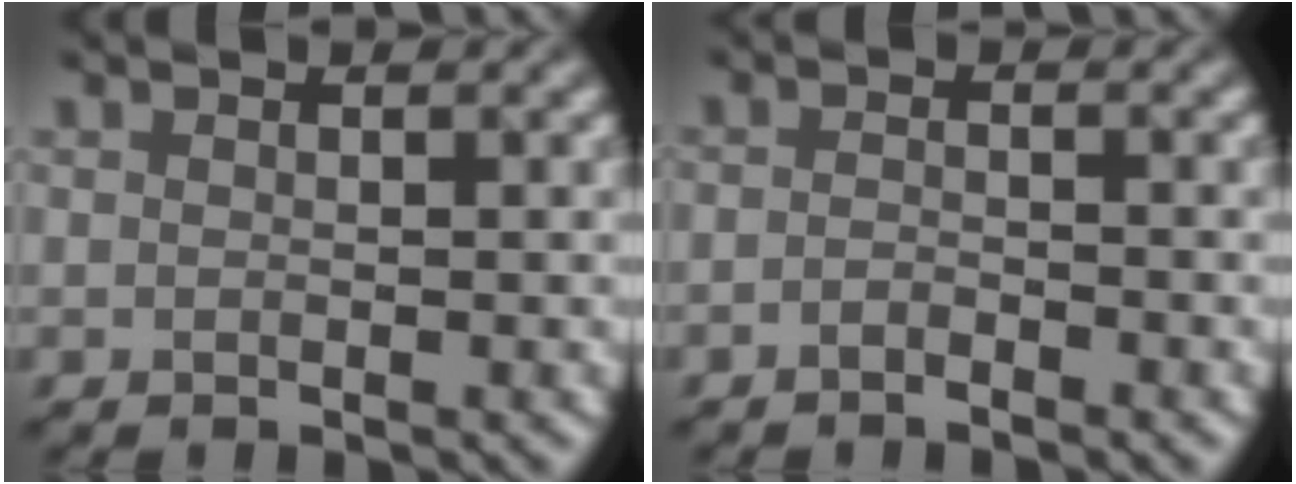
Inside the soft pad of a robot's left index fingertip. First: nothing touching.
{"total": 1.7, "force": [-1.6, -0.3, -0.2], "torque": [-0.007, -0.001, -0.016]}